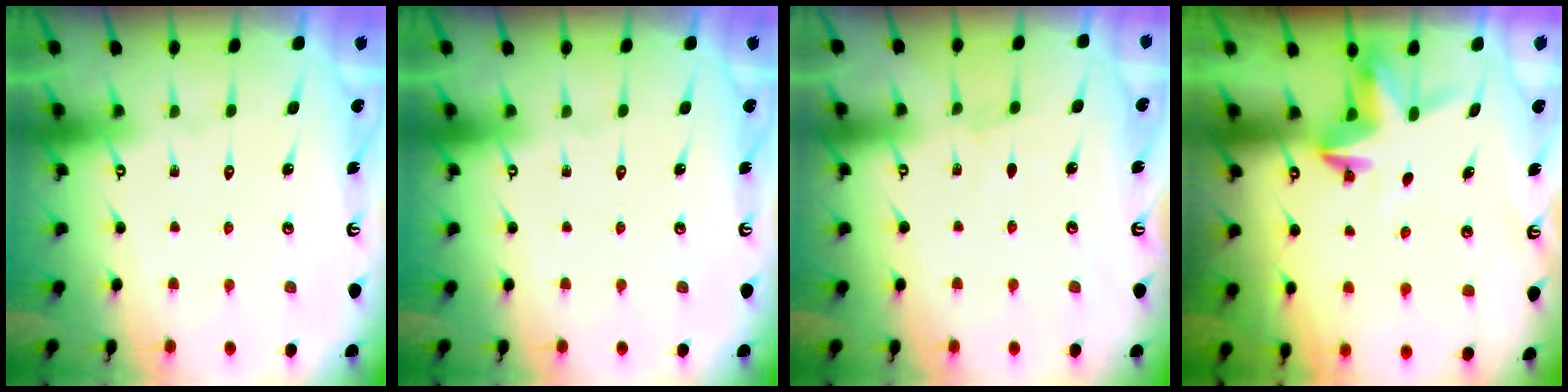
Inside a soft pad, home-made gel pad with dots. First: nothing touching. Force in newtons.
{"total": 0.0}
{"total": 2.3, "press": 2.3, "slide": 0.3}
{"total": 3.8, "press": 3.8, "slide": 0.3}